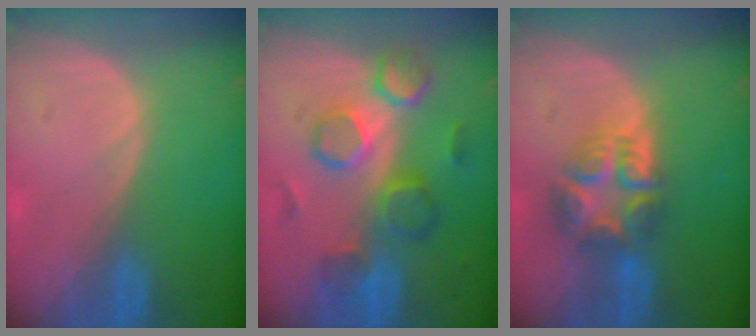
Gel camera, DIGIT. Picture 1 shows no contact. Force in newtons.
{"total": 8.7, "press": 8.6, "slide": 1.5}
{"total": 7.7, "press": 6.8, "slide": 3.7}